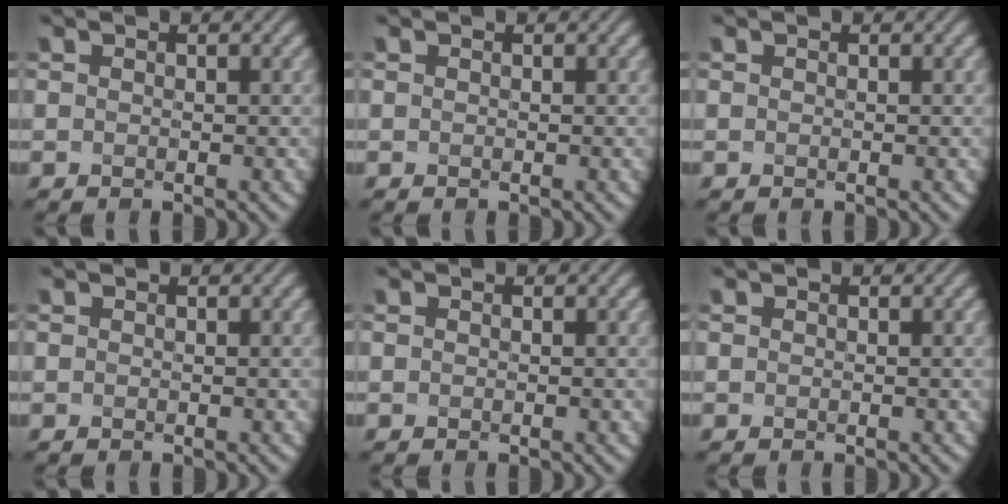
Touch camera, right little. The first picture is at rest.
{"total": 0.0}
{"total": 0.0}
{"total": 0.0}
{"total": 0.0}
{"total": 0.0}